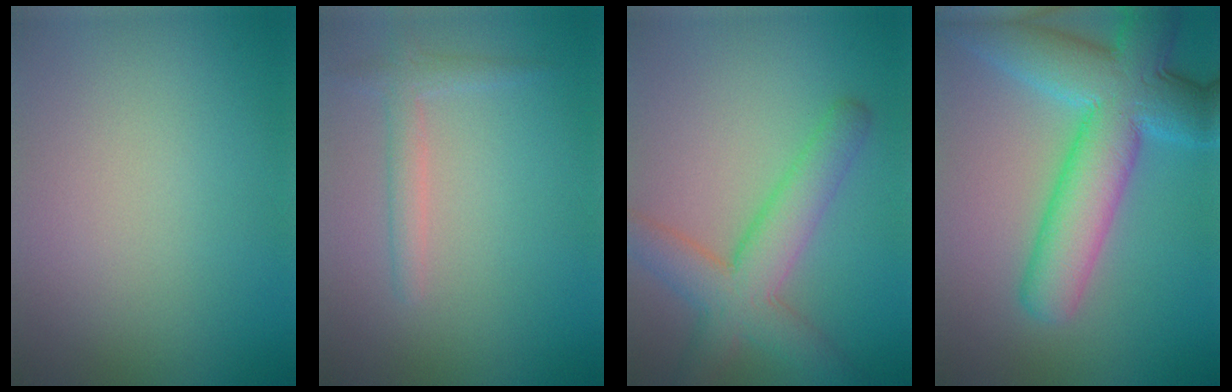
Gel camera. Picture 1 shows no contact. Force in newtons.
{"total": 1.9, "press": 1.9, "slide": 0.0}
{"total": 5.9, "press": 5.9, "slide": 0.3}
{"total": 10.0, "press": 10.0, "slide": 0.8}